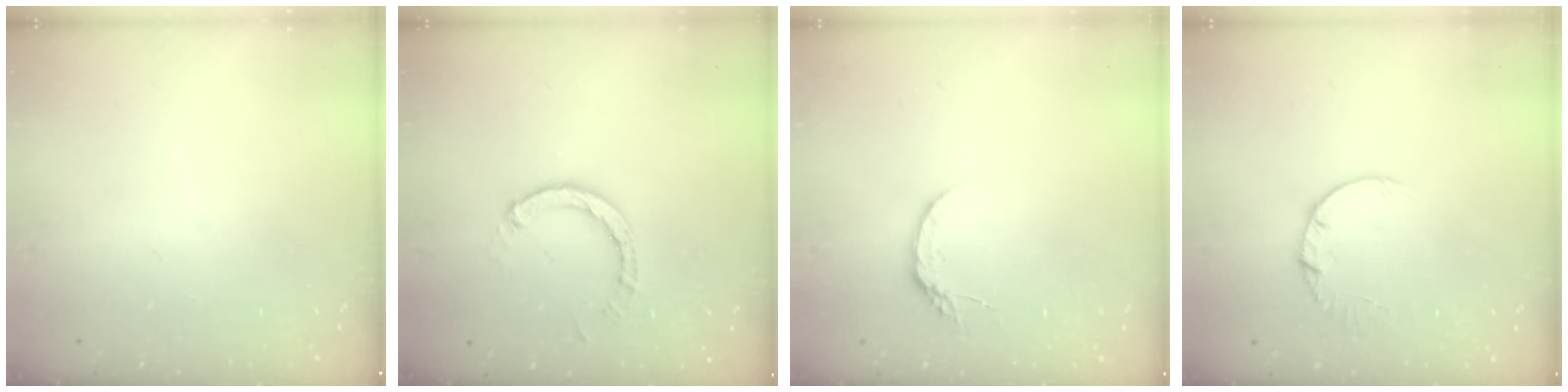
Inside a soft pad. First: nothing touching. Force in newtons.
{"total": 3.2, "press": 3.2, "slide": 0.2}
{"total": 4.9, "press": 4.8, "slide": 0.7}
{"total": 2.7, "press": 2.7, "slide": 0.4}